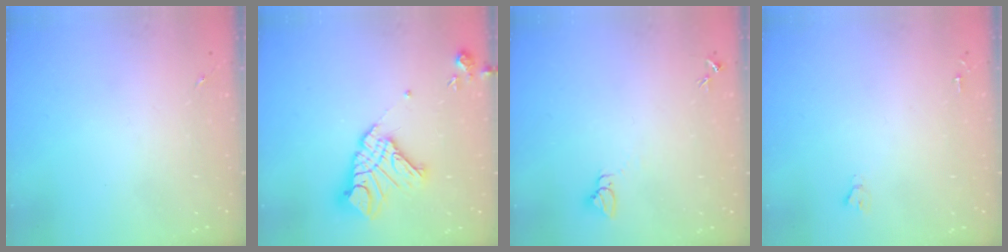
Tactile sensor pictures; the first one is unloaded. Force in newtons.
{"total": 15.8, "press": 15.7, "slide": 1.9}
{"total": 2.7, "press": 2.7, "slide": 0.1}
{"total": 1.9, "press": 1.9, "slide": 0.2}